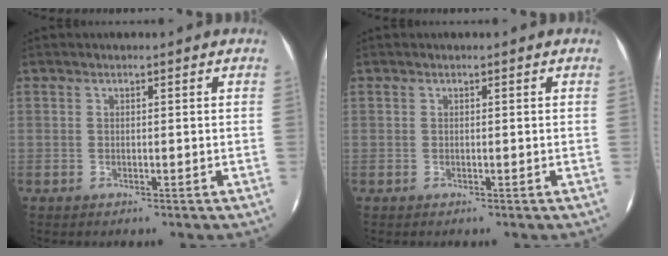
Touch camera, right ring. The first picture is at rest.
{"total": 0.0}